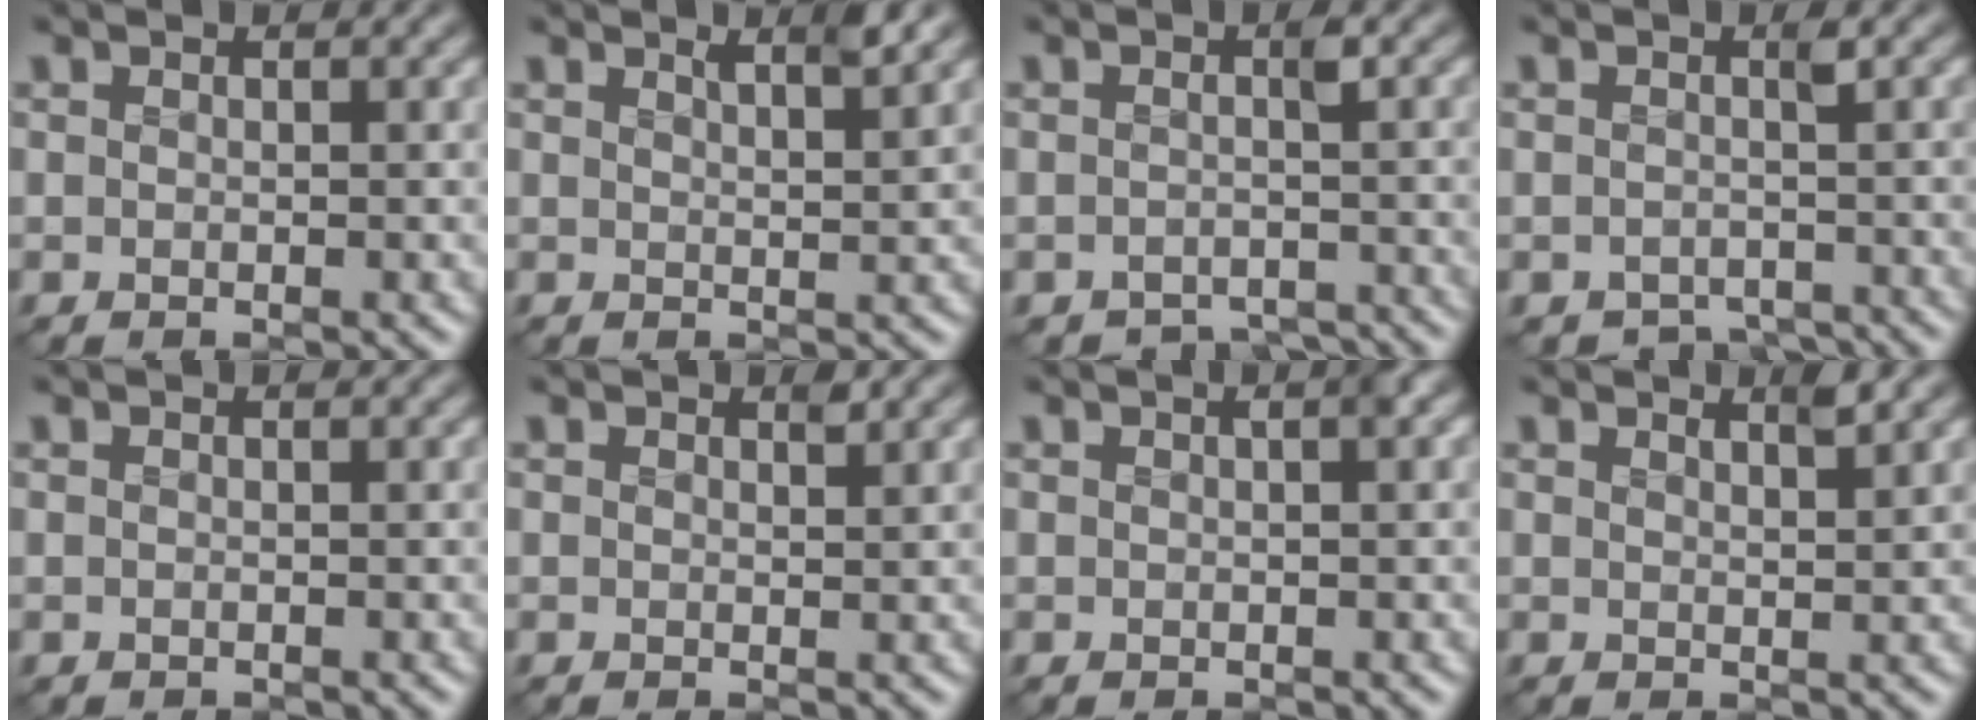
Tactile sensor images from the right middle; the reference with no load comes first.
{"total": 2.0, "force": [1.3, 0.4, 1.5], "torque": [-0.007, 0.003, 0.009]}
{"total": 3.7, "force": [-3.2, 1.2, 1.5], "torque": [-0.007, -0.015, -0.050]}
{"total": 3.1, "force": [-2.7, 1.1, 1.1], "torque": [-0.002, -0.014, -0.044]}
{"total": 0.0}
{"total": 0.6, "force": [0.4, 0.0, 0.4], "torque": [-0.006, -0.002, 0.005]}
{"total": 1.2, "force": [0.2, 0.1, 1.2], "torque": [-0.018, 0.005, 0.001]}
{"total": 1.4, "force": [1.0, 0.3, 1.0], "torque": [-0.003, 0.001, 0.008]}